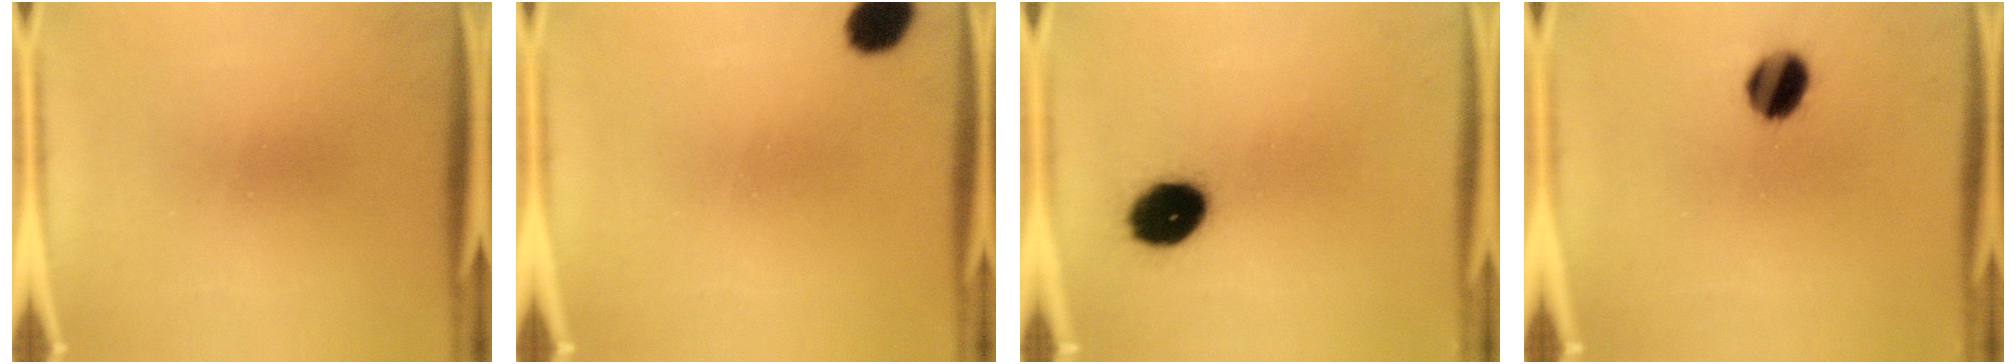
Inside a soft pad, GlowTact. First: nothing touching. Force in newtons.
{"total": 6.3}
{"total": 11.3}
{"total": 8.1}